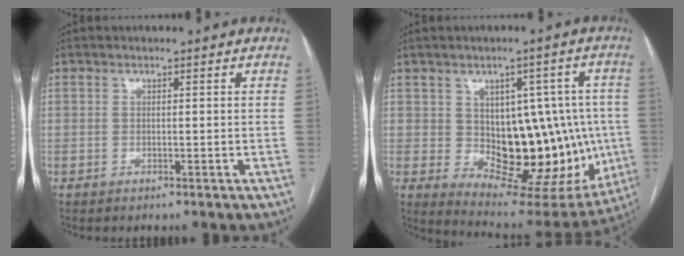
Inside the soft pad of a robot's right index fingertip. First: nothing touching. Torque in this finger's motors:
{"motor_torque": [2.14, 0.00, 0.29, 0.05]}